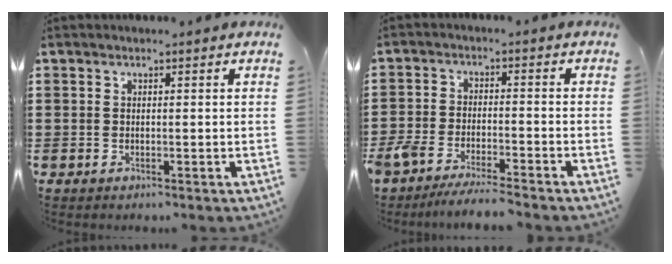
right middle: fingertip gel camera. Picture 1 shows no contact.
{"total": 5.1, "force": [-4.9, 0.4, 1.5], "torque": [-0.048, -0.011, -0.103]}